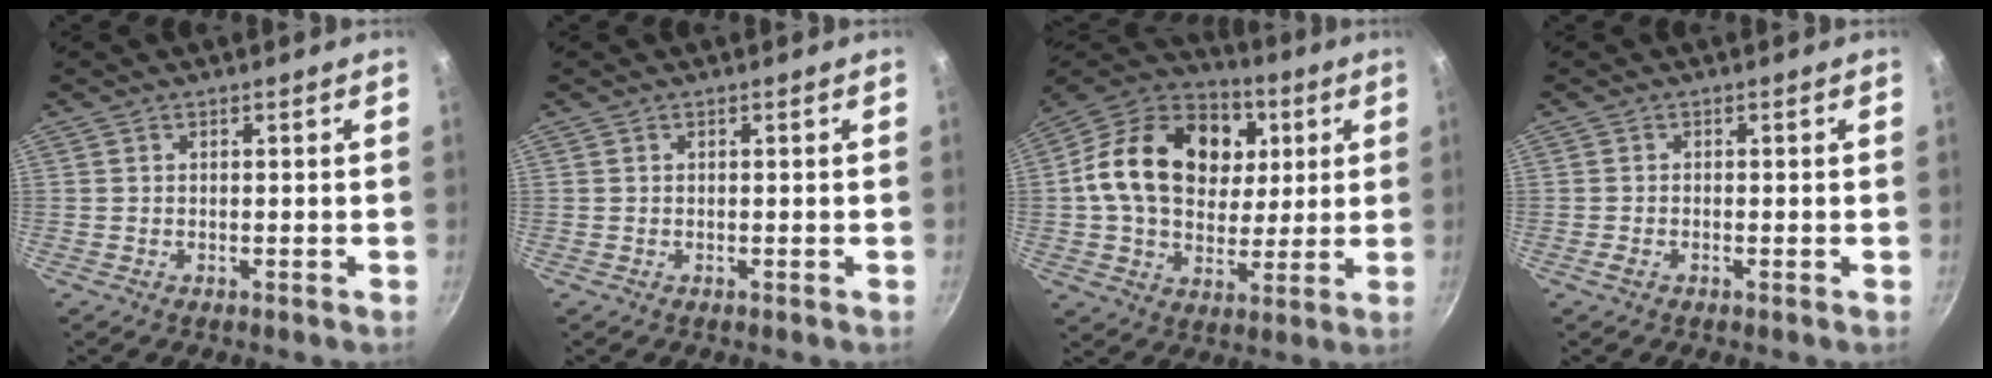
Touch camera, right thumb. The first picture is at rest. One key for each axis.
{"total": 0.0}
{"total": 22.8, "fx": 4.8, "fy": 16.9, "fz": 14.5, "tx": -0.224, "ty": 0.013, "tz": 0.071}
{"total": 0.6, "fx": -0.4, "fy": 0.1, "fz": 0.4, "tx": -0.010, "ty": 0.001, "tz": -0.011}